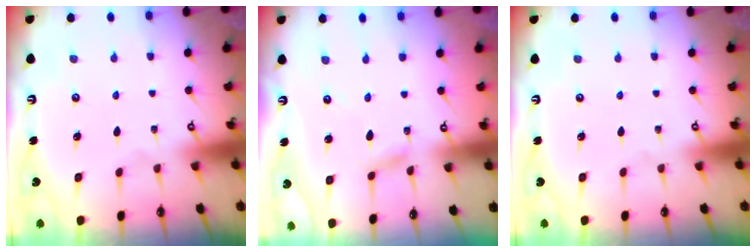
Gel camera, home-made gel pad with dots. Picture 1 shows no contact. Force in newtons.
{"total": 2.6, "press": 2.6, "slide": 0.3}
{"total": 0.0}